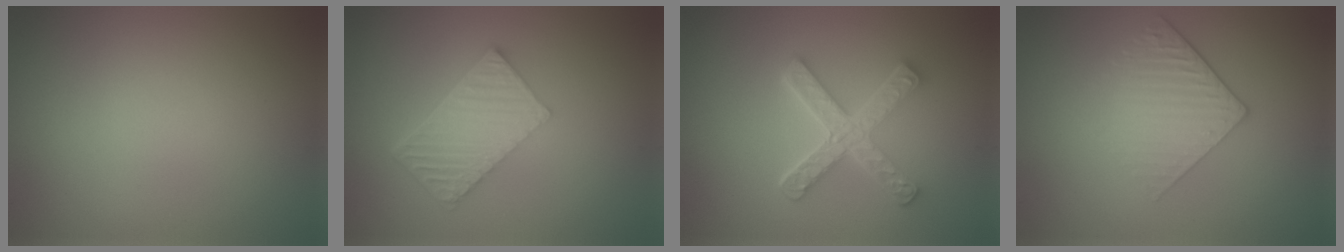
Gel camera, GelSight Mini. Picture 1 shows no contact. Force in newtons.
{"total": 5.7, "press": 3.9, "slide": 4.2}
{"total": 5.1, "press": 3.9, "slide": 3.3}
{"total": 3.1, "press": 2.7, "slide": 1.7}